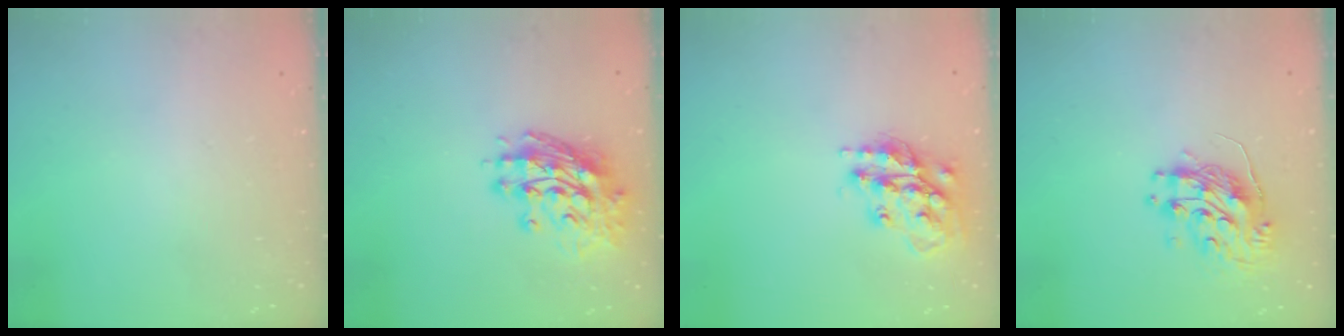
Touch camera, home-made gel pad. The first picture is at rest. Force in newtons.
{"total": 11.8, "press": 11.7, "slide": 1.3}
{"total": 16.1, "press": 16.0, "slide": 1.3}
{"total": 10.7, "press": 10.6, "slide": 1.2}